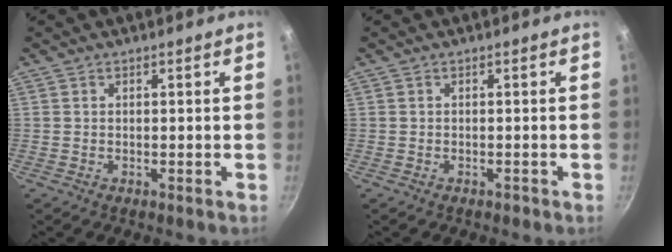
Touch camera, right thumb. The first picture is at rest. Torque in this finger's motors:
{"motor_torque": [1.96, 1.82, 0.04, -0.28, -0.07]}